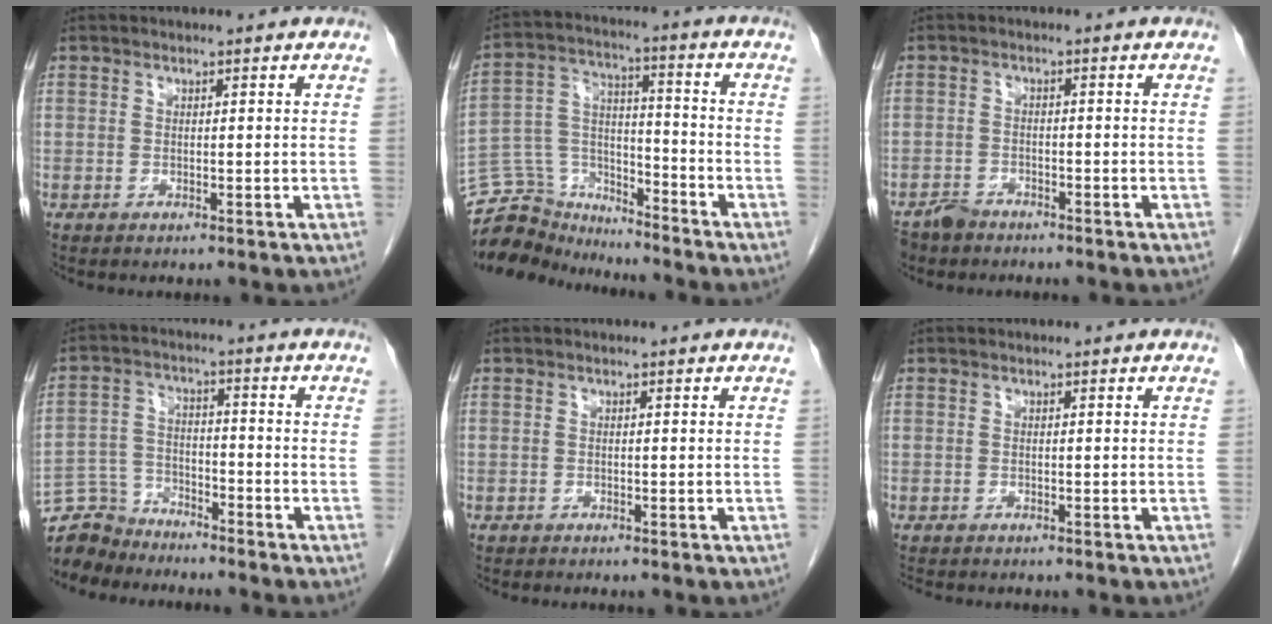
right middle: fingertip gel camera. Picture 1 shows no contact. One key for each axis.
{"total": 11.2, "fx": -10.8, "fy": 3.0, "fz": -0.1, "tx": -0.008, "ty": 0.052, "tz": -0.201}
{"total": 2.7, "fx": -2.4, "fy": 1.2, "fz": 0.2, "tx": -0.011, "ty": 0.001, "tz": -0.039}
{"total": 7.5, "fx": -7.2, "fy": 1.8, "fz": -0.7, "tx": 0.009, "ty": 0.007, "tz": -0.142}
{"total": 0.8, "fx": -0.8, "fy": 0.1, "fz": 0.2, "tx": -0.009, "ty": -0.002, "tz": -0.015}
{"total": 2.8, "fx": -2.5, "fy": 0.7, "fz": 1.1, "tx": -0.017, "ty": -0.006, "tz": -0.035}